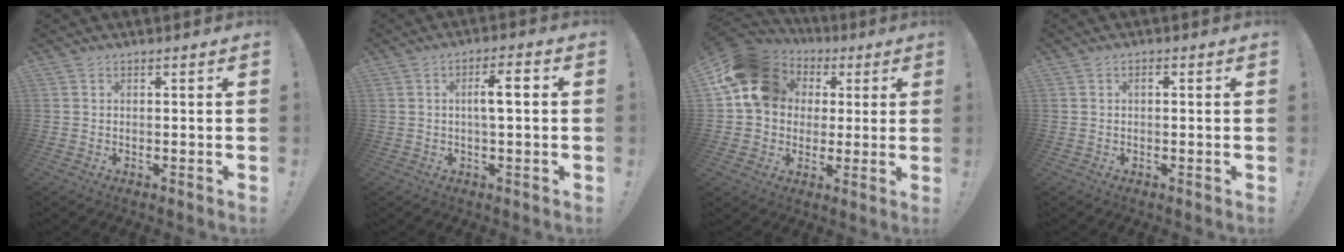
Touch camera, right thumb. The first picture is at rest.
{"total": 5.8, "force": [0.6, 1.0, 5.6], "torque": [-0.095, 0.004, 0.003]}
{"total": 17.5, "force": [5.1, 14.3, 8.8], "torque": [-0.129, -0.011, 0.107]}
{"total": 0.7, "force": [-0.1, 0.3, 0.6], "torque": [-0.011, 0.003, -0.005]}